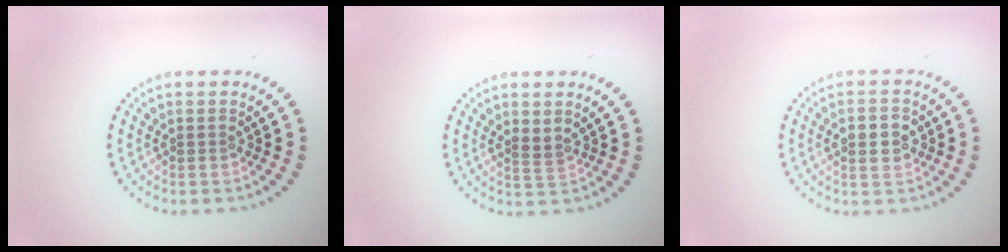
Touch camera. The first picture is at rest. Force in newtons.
{"total": 1.3, "press": 1.0, "slide": 0.8}
{"total": 3.0, "press": 3.0, "slide": 0.1}